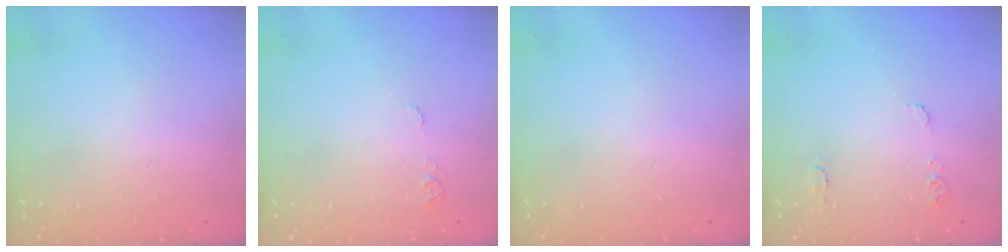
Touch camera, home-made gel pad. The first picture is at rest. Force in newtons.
{"total": 5.3, "press": 5.2, "slide": 0.5}
{"total": 0.0}
{"total": 7.1, "press": 7.0, "slide": 0.7}